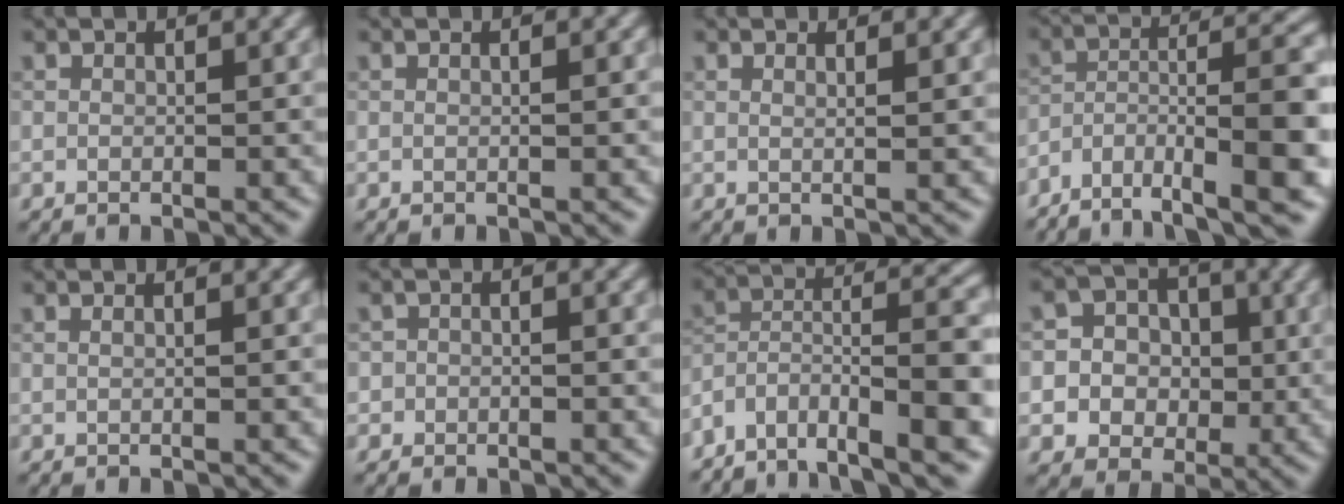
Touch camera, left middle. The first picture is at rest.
{"total": 1.5, "force": [0.0, 0.8, 1.3], "torque": [-0.015, -0.007, -0.015]}
{"total": 1.9, "force": [0.8, 0.9, 1.5], "torque": [-0.016, -0.006, -0.006]}
{"total": 10.2, "force": [-5.4, 3.9, 7.8], "torque": [-0.126, -0.003, -0.100]}
{"total": 1.7, "force": [0.4, 1.0, 1.4], "torque": [-0.010, -0.014, -0.016]}
{"total": 1.6, "force": [-0.4, 1.3, 0.8], "torque": [-0.009, -0.007, -0.016]}
{"total": 10.0, "force": [-6.2, 3.9, 6.9], "torque": [-0.115, 0.002, -0.125]}
{"total": 7.2, "force": [0.5, 6.8, 2.3], "torque": [-0.043, 0.017, -0.002]}